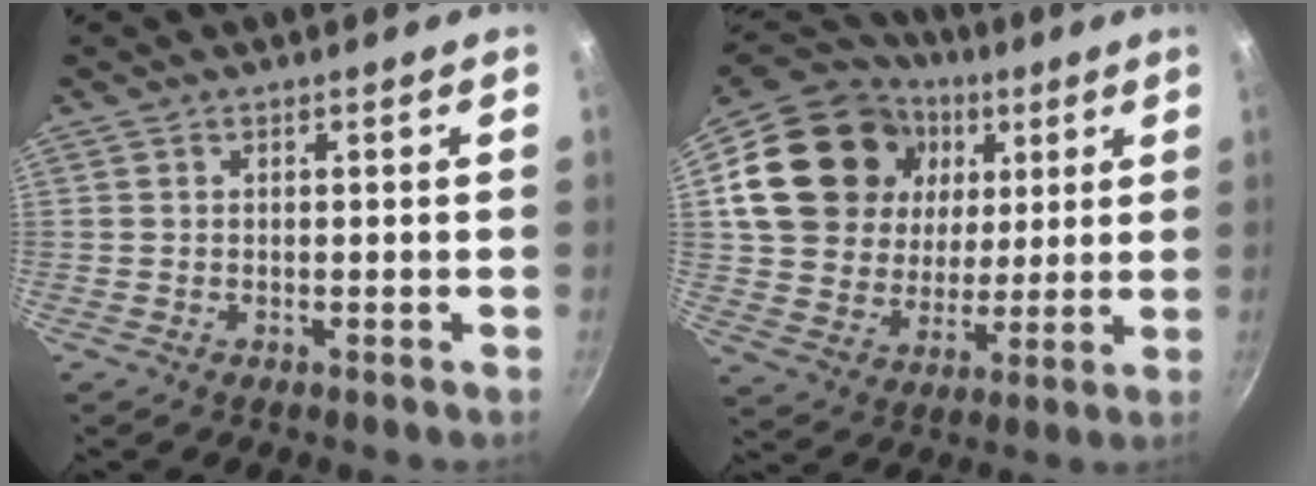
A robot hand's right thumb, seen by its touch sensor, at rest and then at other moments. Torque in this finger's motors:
{"motor_torque": [0.45, 3.75, 1.20, 0.15, 0.17]}